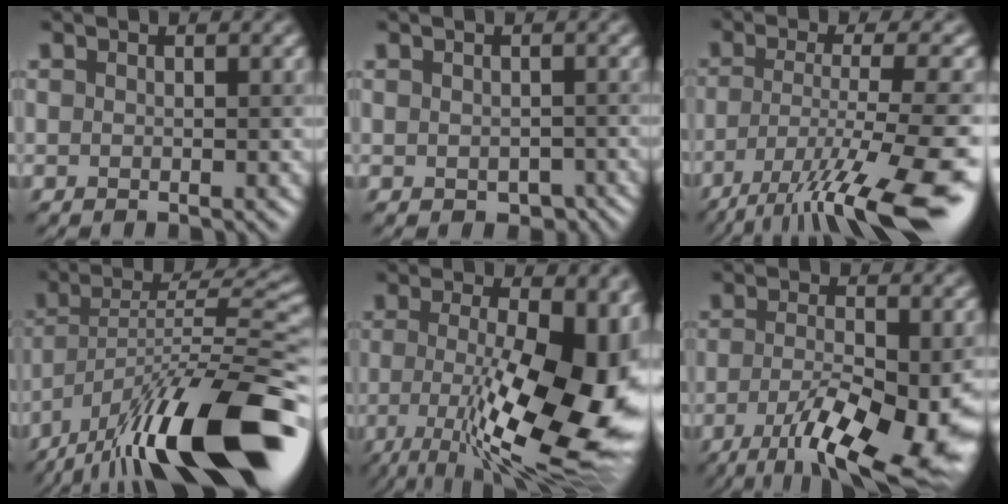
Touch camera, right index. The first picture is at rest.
{"total": 2.5, "force": [-1.1, 1.7, 1.4], "torque": [-0.019, -0.013, -0.009]}
{"total": 12.0, "force": [-6.6, 2.4, 9.7], "torque": [-0.162, -0.011, -0.106]}
{"total": 16.5, "force": [-10.1, 4.3, 12.3], "torque": [-0.205, 0.014, -0.180]}
{"total": 15.2, "force": [-3.5, 5.4, 13.8], "torque": [-0.204, -0.017, -0.049]}
{"total": 11.7, "force": [-5.8, 3.2, 9.6], "torque": [-0.173, -0.025, -0.090]}